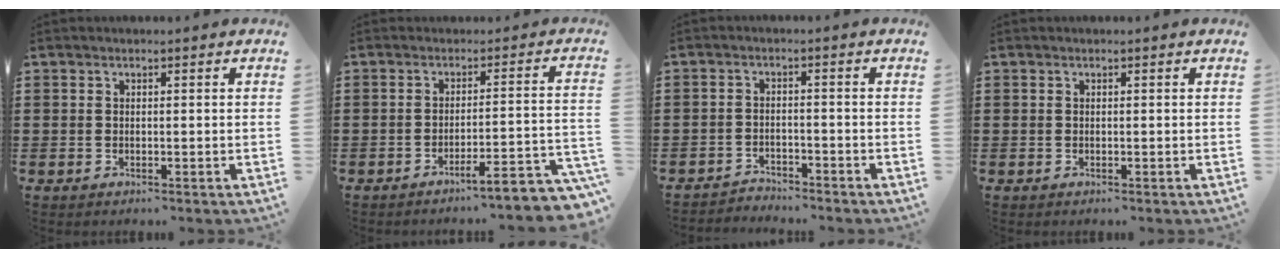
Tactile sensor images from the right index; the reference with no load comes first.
{"total": 4.2, "force": [-3.6, -0.1, 2.2], "torque": [-0.041, -0.018, -0.070]}
{"total": 2.5, "force": [-2.5, 0.4, -0.3], "torque": [-0.004, 0.003, -0.056]}
{"total": 0.0}